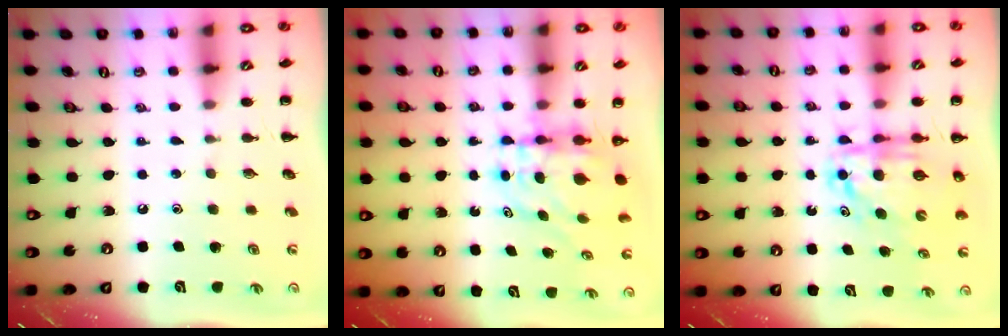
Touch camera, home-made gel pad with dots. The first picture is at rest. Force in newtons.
{"total": 7.2, "press": 7.0, "slide": 1.5}
{"total": 7.3, "press": 7.0, "slide": 1.8}